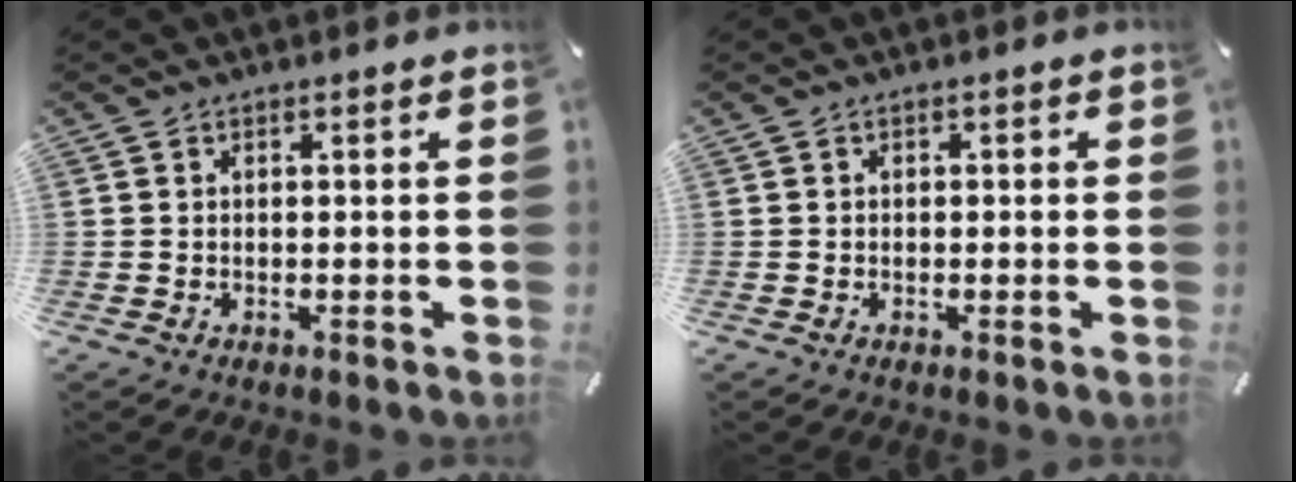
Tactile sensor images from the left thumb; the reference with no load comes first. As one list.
[{"total": 0.6, "force": [-0.2, 0.5, 0.2], "torque": [-0.003, 0.003, -0.005]}]